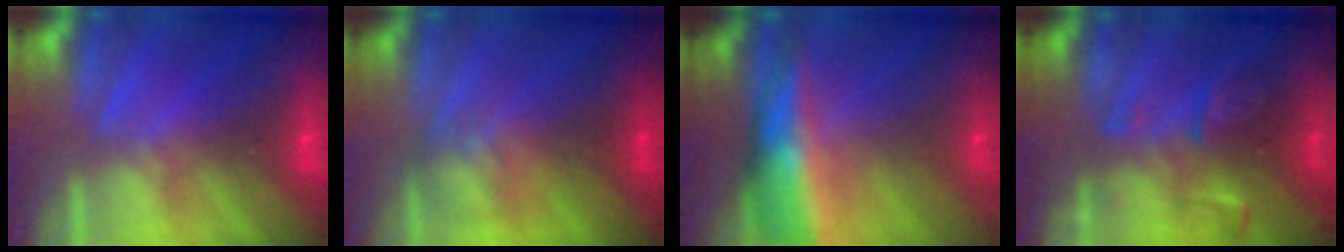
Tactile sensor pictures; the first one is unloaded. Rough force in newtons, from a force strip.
{"total": 2.4}
{"total": 7.3}
{"total": 2.7}